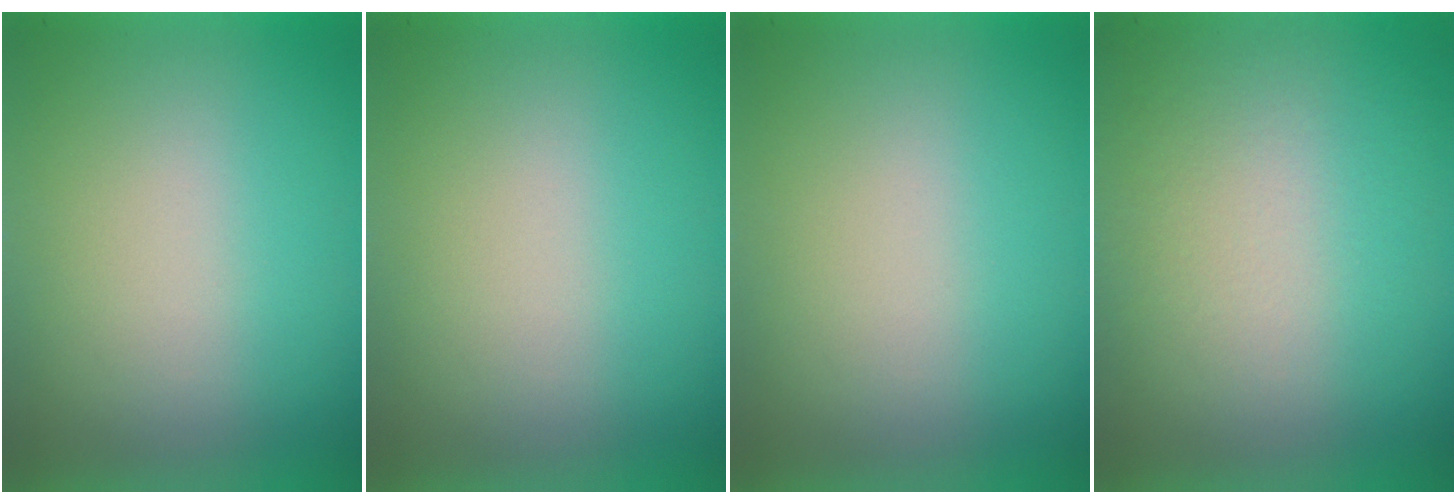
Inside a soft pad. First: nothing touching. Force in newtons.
{"total": 0.0}
{"total": 0.0}
{"total": 2.5}